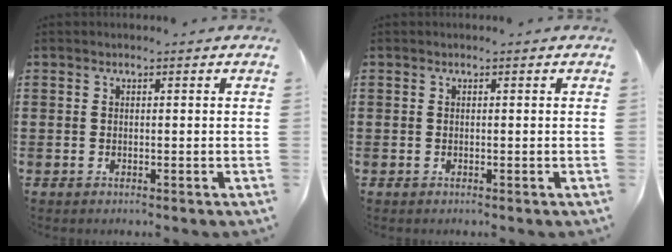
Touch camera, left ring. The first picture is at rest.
{"total": 0.0}